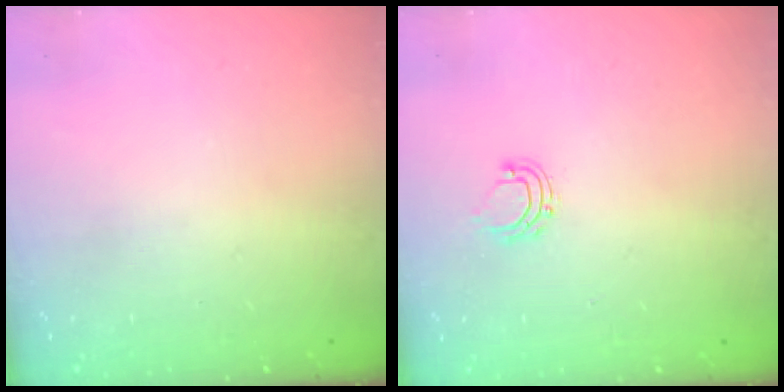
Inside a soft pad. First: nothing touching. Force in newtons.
{"total": 5.2, "press": 5.2, "slide": 0.4}